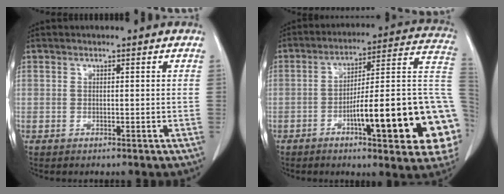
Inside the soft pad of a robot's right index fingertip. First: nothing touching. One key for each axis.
{"total": 23.8, "fx": -6.2, "fy": 3.1, "fz": 22.8, "tx": -0.221, "ty": 0.020, "tz": -0.078}